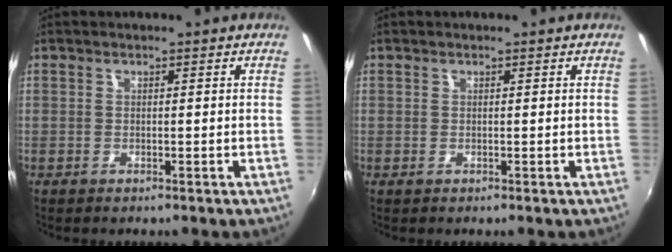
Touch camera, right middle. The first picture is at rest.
{"total": 0.0}